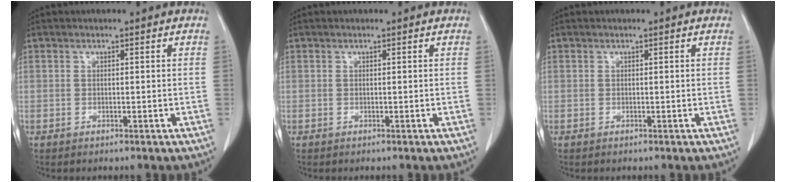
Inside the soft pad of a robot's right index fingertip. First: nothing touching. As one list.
[{"total": 0.0}, {"total": 0.0}]